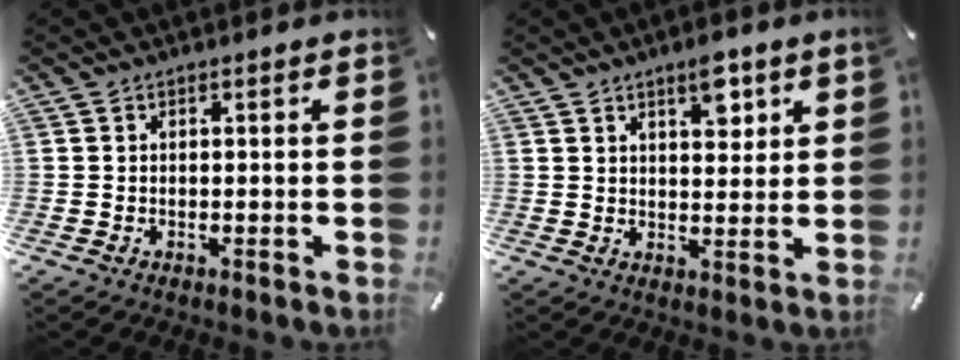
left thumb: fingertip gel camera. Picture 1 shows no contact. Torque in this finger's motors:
{"motor_torque": [1.10, 0.62, 1.16, -0.80, 0.05]}